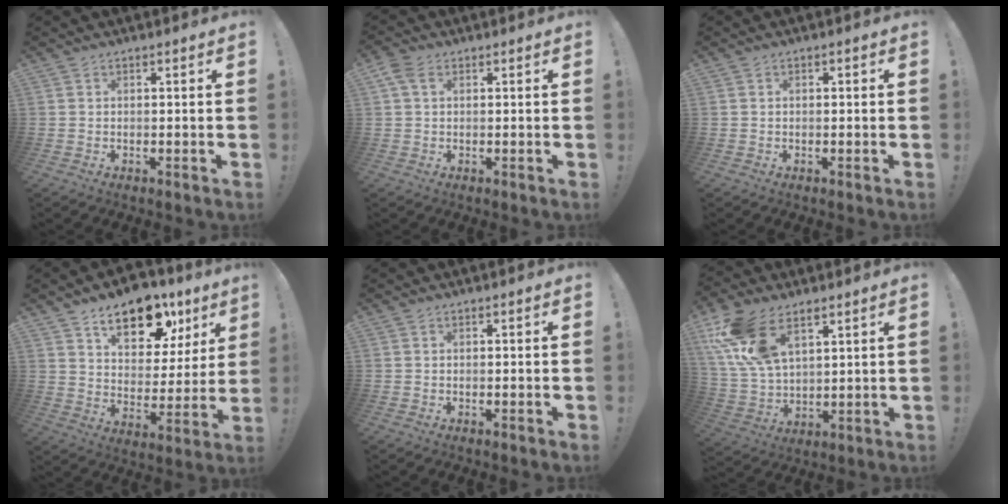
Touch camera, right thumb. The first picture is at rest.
{"total": 3.8, "force": [1.6, 2.4, 2.6], "torque": [-0.048, 0.000, 0.032]}
{"total": 0.5, "force": [-0.3, 0.4, 0.2], "torque": [-0.005, 0.003, -0.007]}
{"total": 16.3, "force": [10.6, 8.6, 9.0], "torque": [-0.120, -0.068, 0.182]}
{"total": 0.0}
{"total": 16.1, "force": [8.8, 9.2, 9.9], "torque": [-0.204, -0.038, 0.165]}